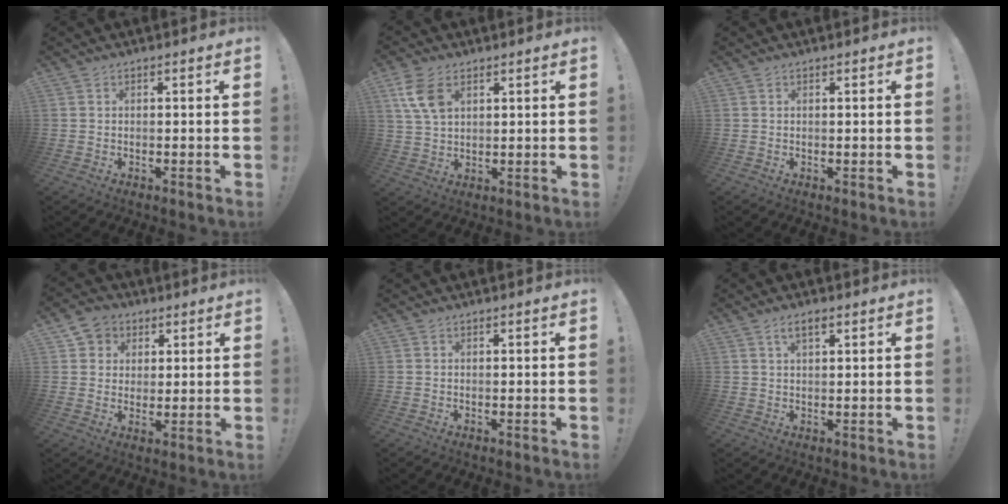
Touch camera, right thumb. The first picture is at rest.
{"total": 8.8, "force": [3.9, 5.4, 5.7], "torque": [-0.112, -0.009, 0.076]}
{"total": 0.0}
{"total": 6.6, "force": [2.8, 5.8, 1.4], "torque": [-0.016, -0.016, 0.056]}
{"total": 0.0}
{"total": 3.6, "force": [1.8, 1.4, 2.8], "torque": [-0.049, 0.001, 0.030]}